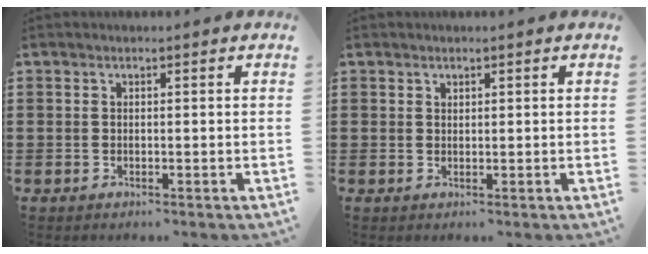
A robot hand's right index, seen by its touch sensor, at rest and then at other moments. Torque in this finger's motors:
{"motor_torque": [-0.33, 0.09, -0.05, -0.01]}